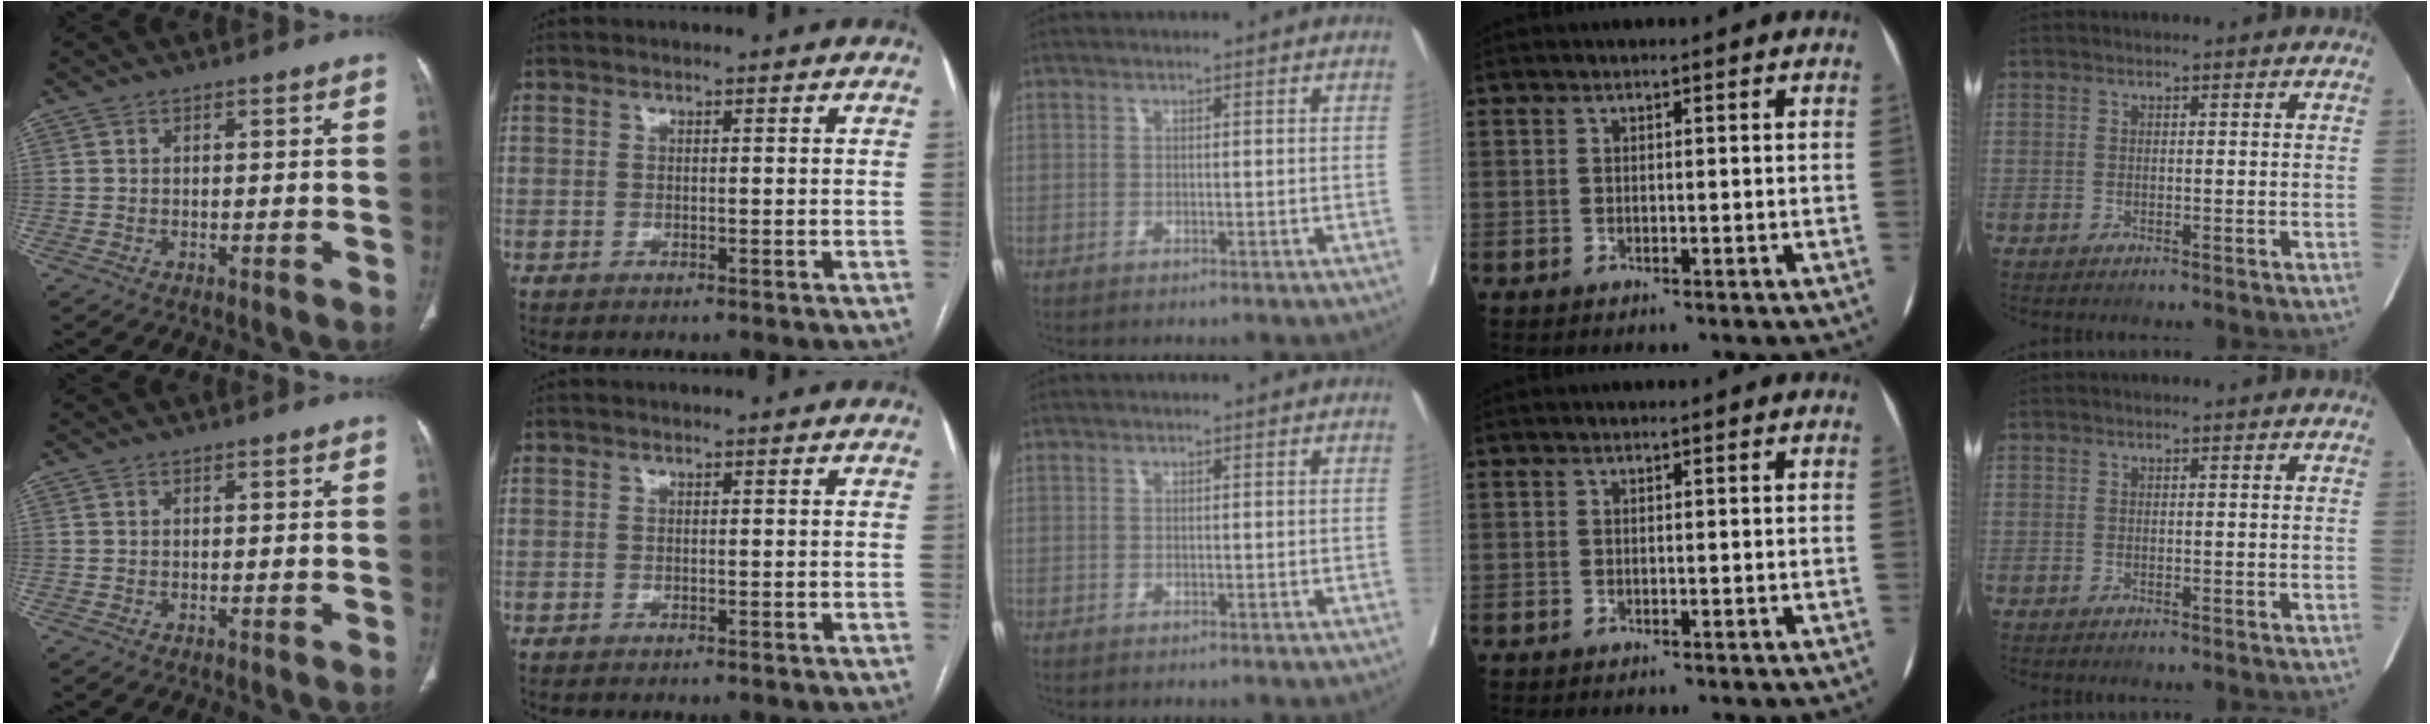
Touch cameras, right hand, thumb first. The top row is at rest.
{}